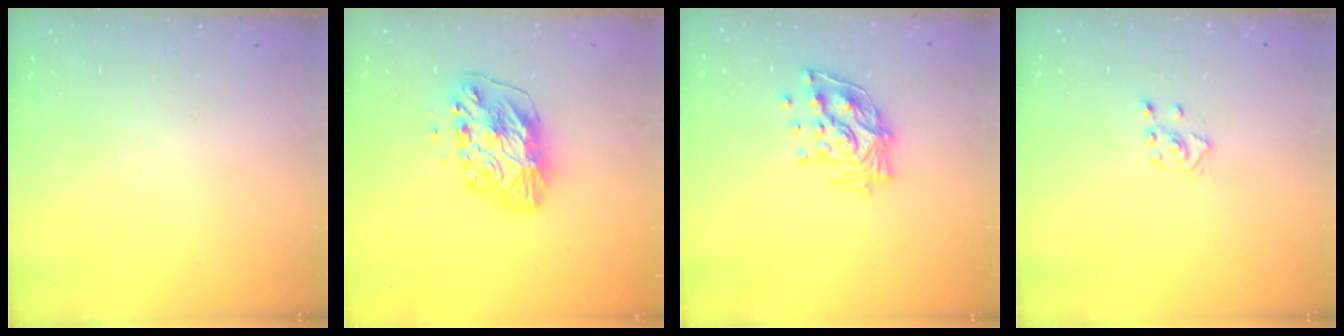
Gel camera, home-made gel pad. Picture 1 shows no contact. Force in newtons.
{"total": 10.8, "press": 10.8, "slide": 1.0}
{"total": 14.2, "press": 14.1, "slide": 1.9}
{"total": 3.2, "press": 3.1, "slide": 0.9}